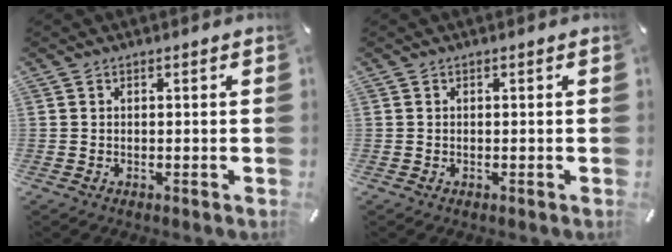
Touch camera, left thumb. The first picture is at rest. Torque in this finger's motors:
{"motor_torque": [-0.06, 0.06, -0.02, 0.05, 0.00]}